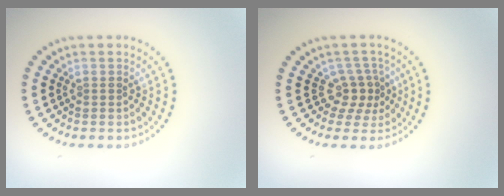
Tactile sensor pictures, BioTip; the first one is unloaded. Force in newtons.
{"total": 2.6, "press": 1.8, "slide": 1.9}